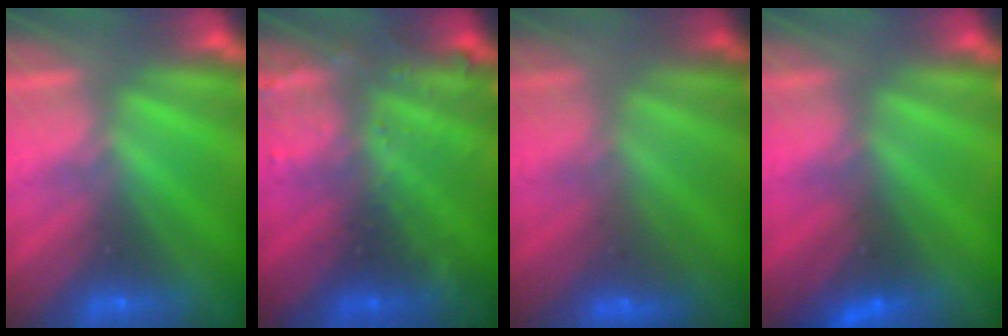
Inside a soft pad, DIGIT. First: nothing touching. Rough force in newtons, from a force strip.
{"total": 2.9}
{"total": 2.4}
{"total": 7.7}